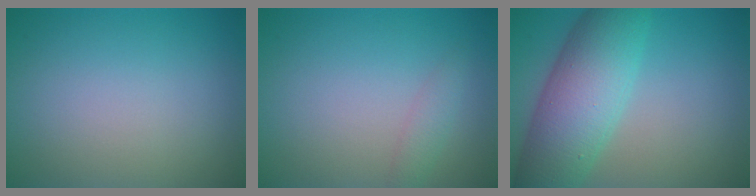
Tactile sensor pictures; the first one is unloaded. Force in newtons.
{"total": 1.3, "press": 1.3, "slide": 0.0}
{"total": 8.6, "press": 8.6, "slide": 0.3}